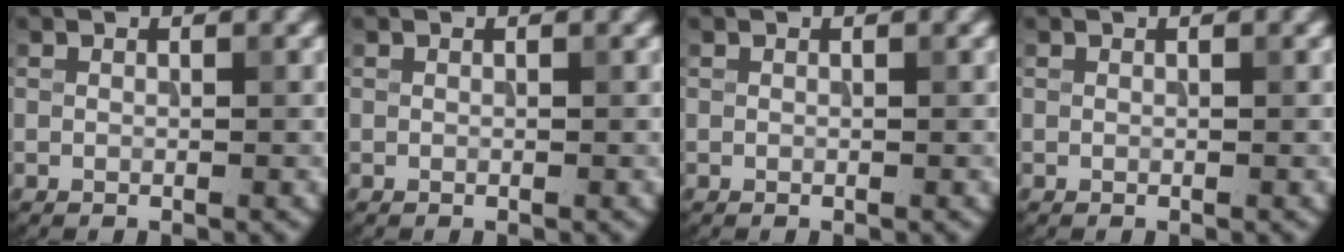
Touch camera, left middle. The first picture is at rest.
{"total": 0.0}
{"total": 0.0}
{"total": 0.0}